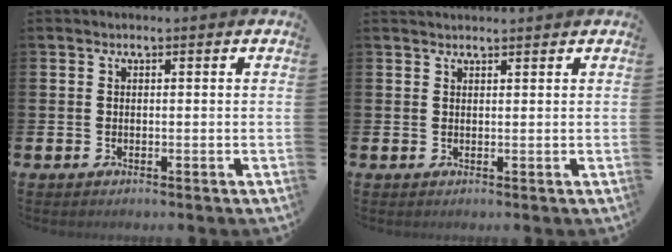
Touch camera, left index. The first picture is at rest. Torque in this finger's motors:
{"motor_torque": [-0.03, -0.09, 0.07, 0.01]}